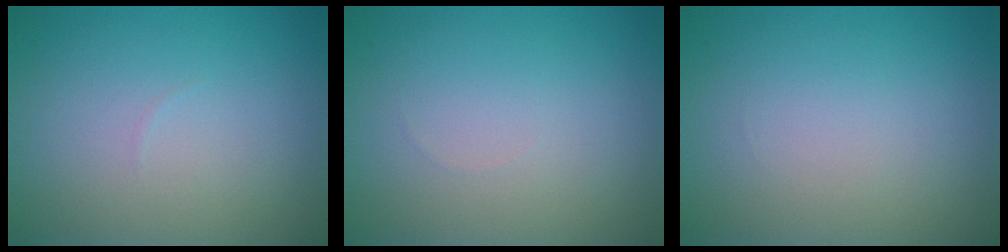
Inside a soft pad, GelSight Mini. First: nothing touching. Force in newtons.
{"total": 0.0}
{"total": 0.0}